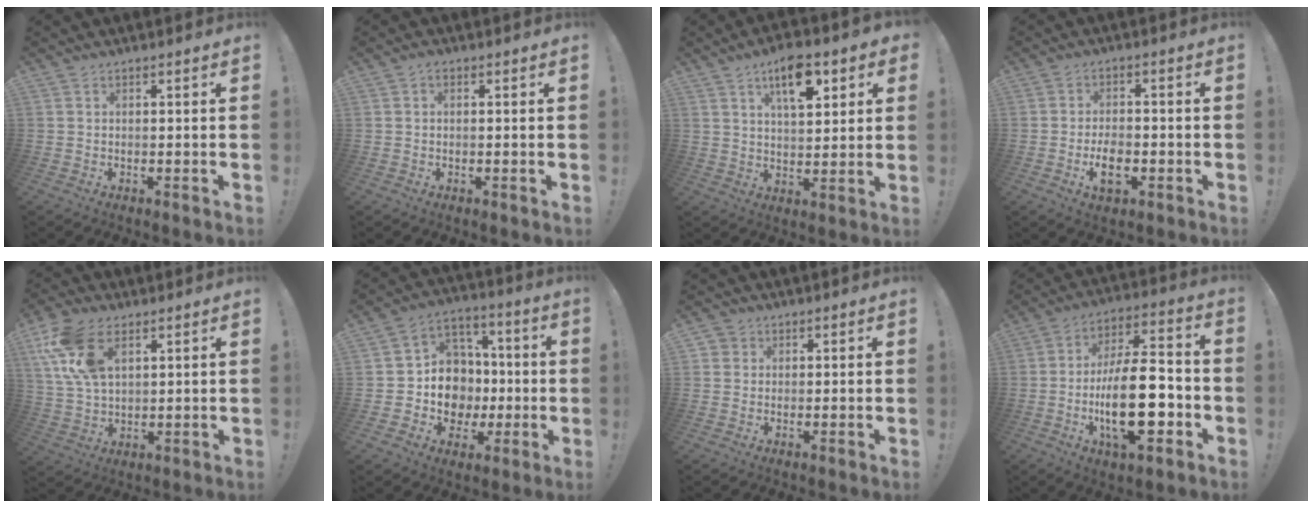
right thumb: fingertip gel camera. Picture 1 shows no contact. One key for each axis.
{"total": 0.7, "fx": -0.1, "fy": 0.5, "fz": 0.5, "tx": -0.011, "ty": 0.003, "tz": -0.003}
{"total": 12.2, "fx": 5.9, "fy": 5.6, "fz": 9.1, "tx": -0.124, "ty": -0.019, "tz": 0.099}
{"total": 6.9, "fx": -2.6, "fy": 3.8, "fz": 5.1, "tx": -0.080, "ty": 0.001, "tz": -0.045}
{"total": 14.6, "fx": 6.3, "fy": 8.6, "fz": 10.0, "tx": -0.208, "ty": -0.009, "tz": 0.118}
{"total": 13.0, "fx": -2.3, "fy": 12.1, "fz": 4.2, "tx": -0.041, "ty": 0.013, "tz": -0.019}
{"total": 2.2, "fx": 0.8, "fy": 2.1, "fz": 0.4, "tx": -0.003, "ty": 0.000, "tz": 0.014}
{"total": 21.1, "fx": -5.7, "fy": 8.4, "fz": 18.5, "tx": -0.317, "ty": 0.017, "tz": -0.091}